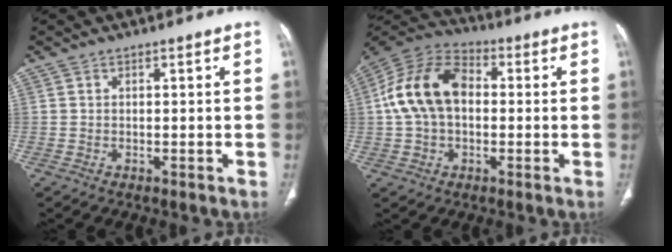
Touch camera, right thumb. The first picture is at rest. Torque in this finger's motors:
{"motor_torque": [1.55, 2.55, 0.80, -0.73, 0.16]}